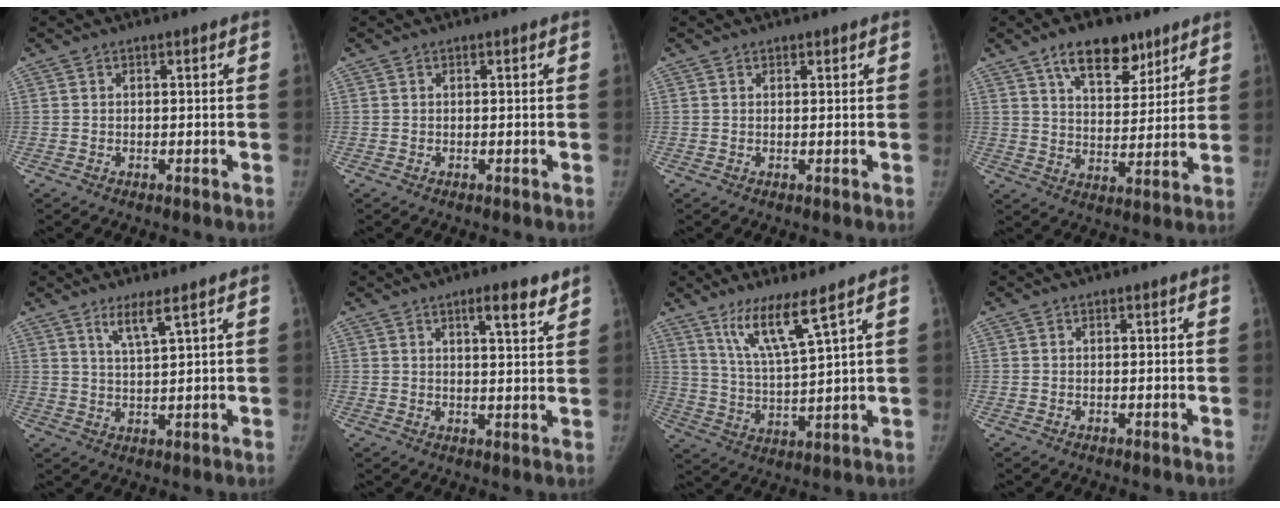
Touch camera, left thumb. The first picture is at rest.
{"total": 0.0}
{"total": 0.5, "force": [0.5, 0.3, 0.0], "torque": [0.005, -0.003, 0.006]}
{"total": 12.0, "force": [7.6, 6.2, 7.0], "torque": [-0.074, -0.039, 0.126]}
{"total": 4.2, "force": [2.8, 0.0, 3.1], "torque": [-0.063, -0.026, 0.059]}
{"total": 5.8, "force": [3.8, 1.2, 4.1], "torque": [-0.051, -0.025, 0.054]}
{"total": 9.2, "force": [6.2, 0.2, 6.8], "torque": [-0.132, -0.045, 0.128]}
{"total": 0.0}